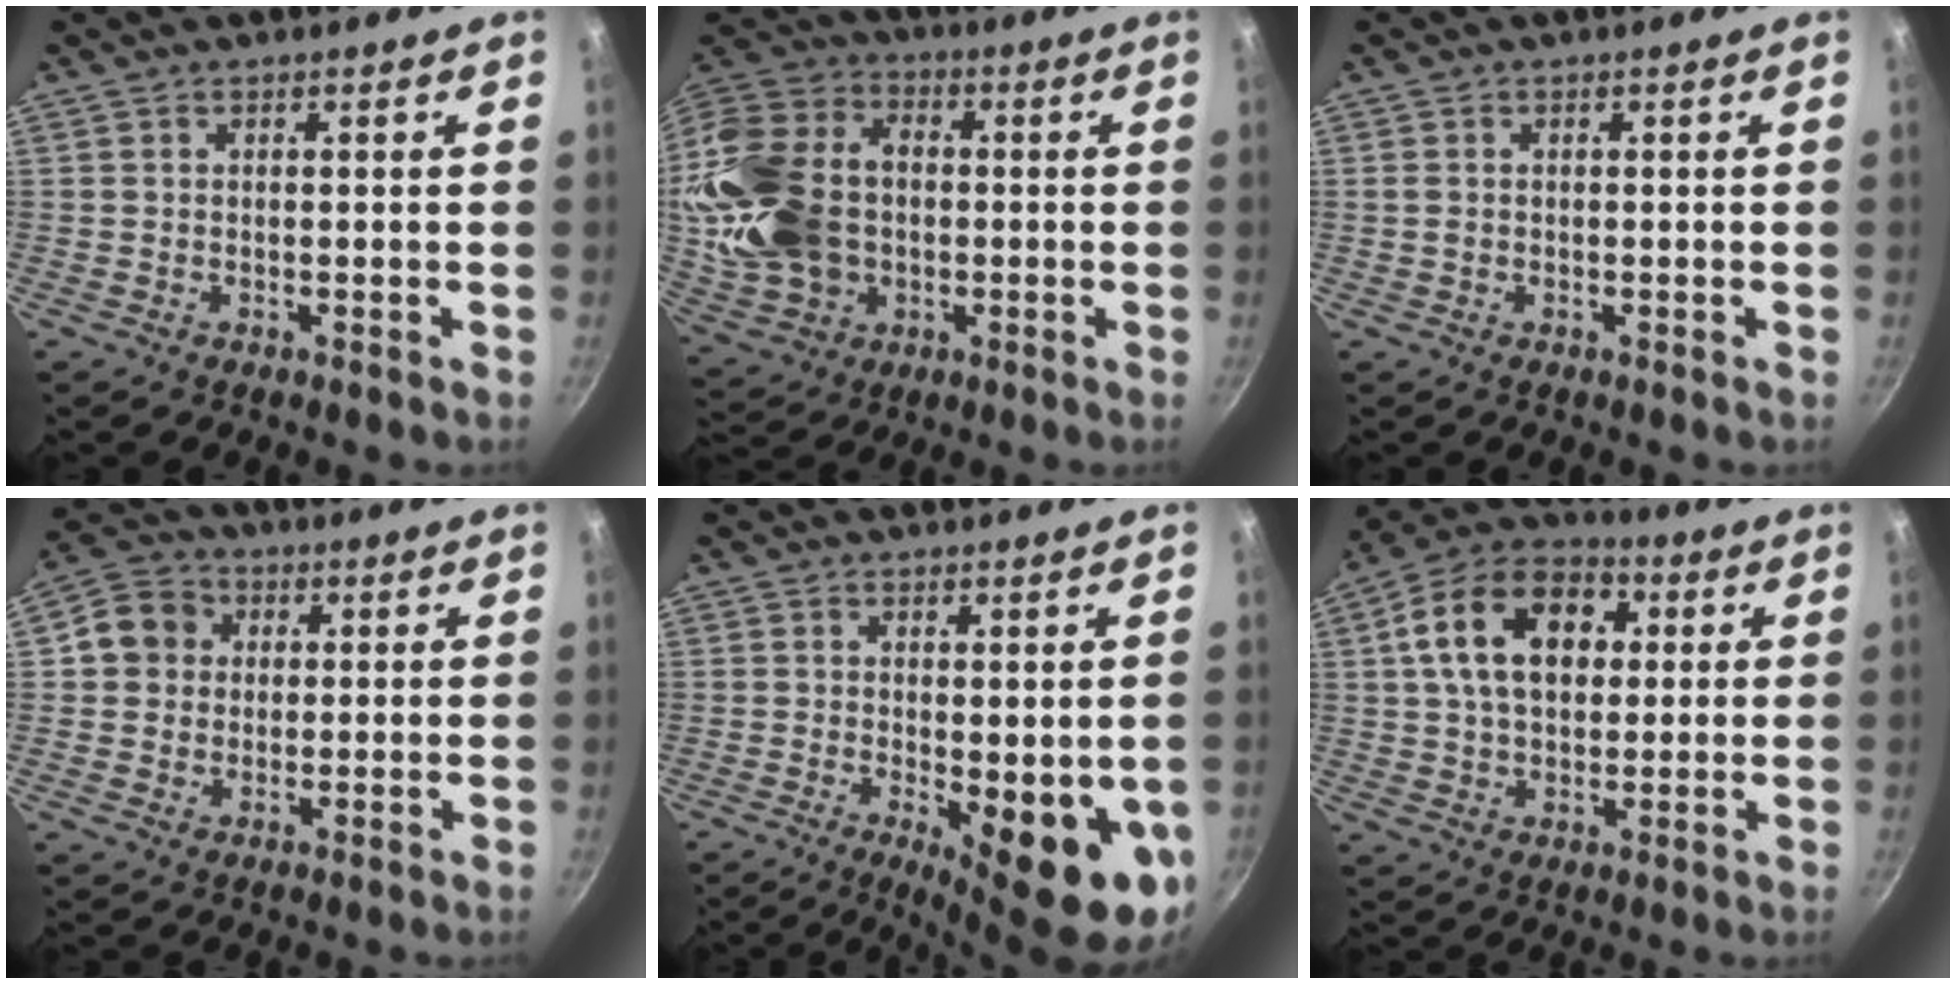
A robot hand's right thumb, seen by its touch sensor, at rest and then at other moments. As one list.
[{"total": 22.1, "force": [-0.6, 16.5, 14.7], "torque": [-0.276, 0.028, 0.000]}, {"total": 1.0, "force": [0.0, 0.9, 0.6], "torque": [-0.010, 0.003, 0.000]}, {"total": 7.5, "force": [1.3, 6.8, 2.9], "torque": [-0.016, 0.009, 0.008]}, {"total": 12.6, "force": [-2.1, 4.1, 11.7], "torque": [-0.131, -0.019, -0.016]}, {"total": 16.9, "force": [3.8, 11.6, 11.8], "torque": [-0.174, 0.021, 0.049]}]